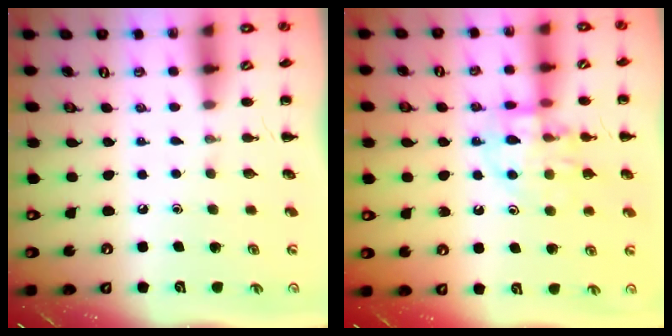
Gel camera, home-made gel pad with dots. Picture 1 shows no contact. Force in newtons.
{"total": 12.7, "press": 12.6, "slide": 1.4}